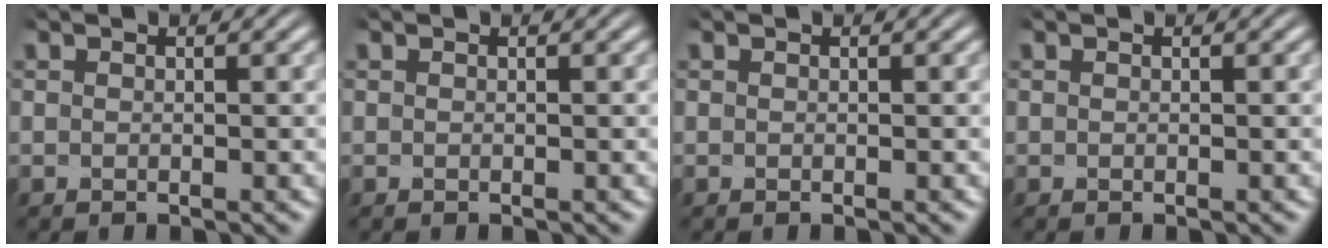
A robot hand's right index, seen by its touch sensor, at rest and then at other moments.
{"total": 0.0}
{"total": 0.0}
{"total": 0.0}